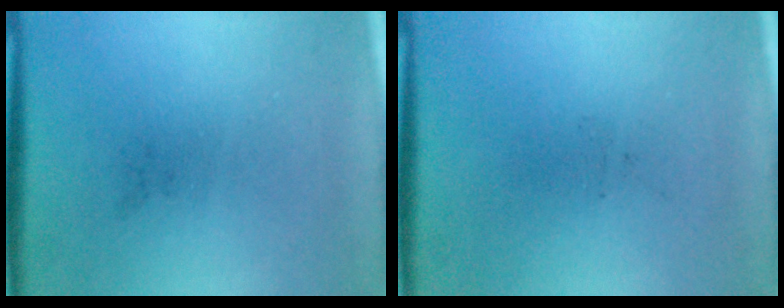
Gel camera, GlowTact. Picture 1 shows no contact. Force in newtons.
{"total": 0.0}